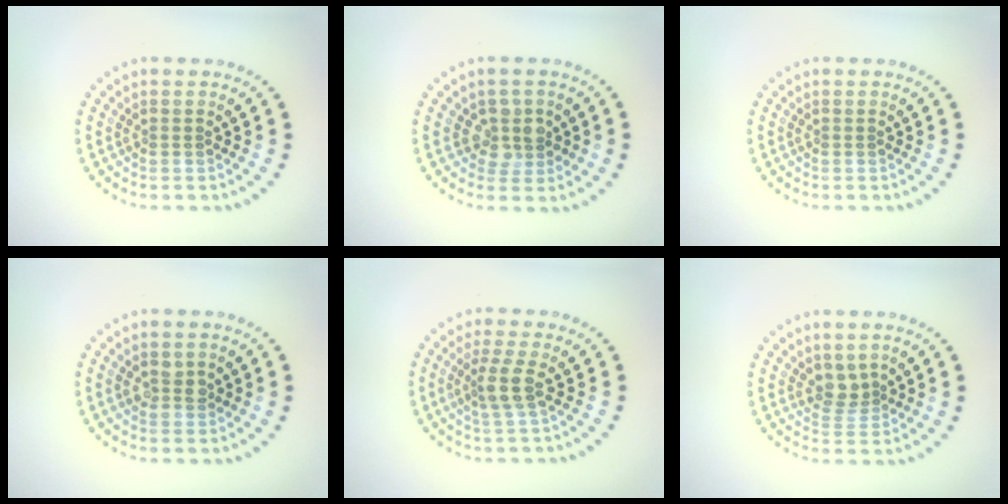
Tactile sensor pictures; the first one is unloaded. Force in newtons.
{"total": 2.6, "press": 2.2, "slide": 1.3}
{"total": 0.0}
{"total": 1.8, "press": 1.8, "slide": 0.3}
{"total": 2.5, "press": 2.0, "slide": 1.6}
{"total": 2.0, "press": 1.6, "slide": 1.2}